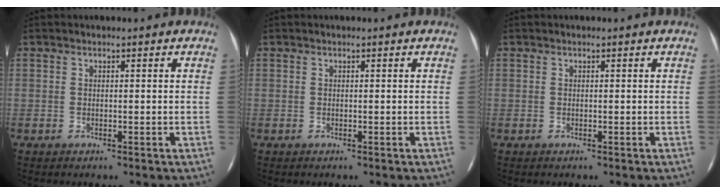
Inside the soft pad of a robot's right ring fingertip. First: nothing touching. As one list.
[{"total": 0.0}, {"total": 0.0}]